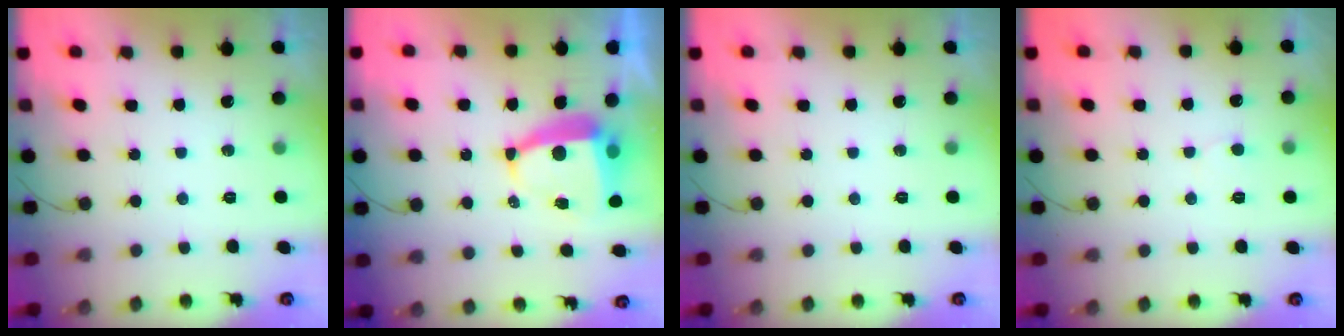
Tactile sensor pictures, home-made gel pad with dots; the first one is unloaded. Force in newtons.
{"total": 8.6, "press": 8.5, "slide": 1.1}
{"total": 0.0}
{"total": 4.7, "press": 4.7, "slide": 0.6}